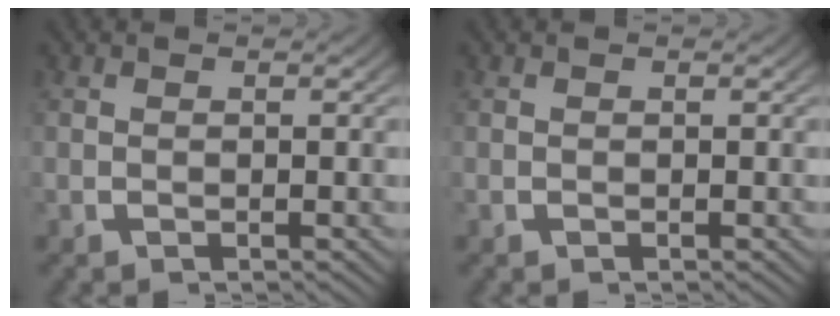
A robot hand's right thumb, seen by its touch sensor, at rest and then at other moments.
{"total": 0.0}